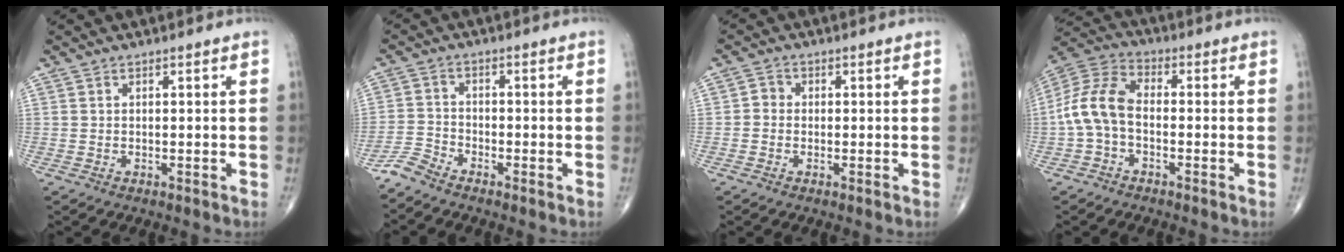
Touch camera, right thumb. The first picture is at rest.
{"total": 3.4, "force": [-3.3, 0.6, 0.6], "torque": [-0.014, -0.002, -0.077]}
{"total": 1.9, "force": [-0.4, 1.7, 0.8], "torque": [-0.001, 0.006, -0.015]}
{"total": 9.9, "force": [-1.6, 5.9, 7.8], "torque": [-0.161, 0.032, -0.043]}